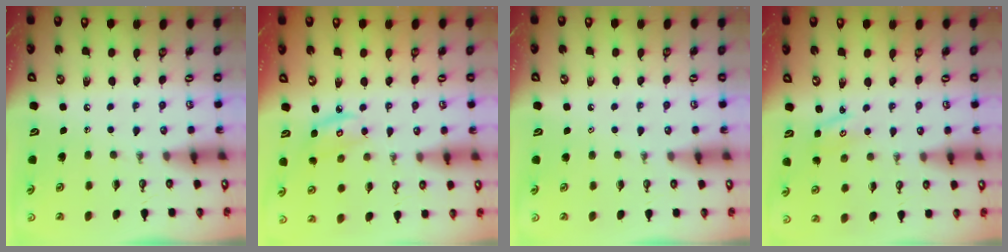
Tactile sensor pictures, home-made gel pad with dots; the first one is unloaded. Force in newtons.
{"total": 6.0, "press": 6.0, "slide": 0.4}
{"total": 0.6, "press": 0.6, "slide": 0.0}
{"total": 2.0, "press": 2.0, "slide": 0.2}